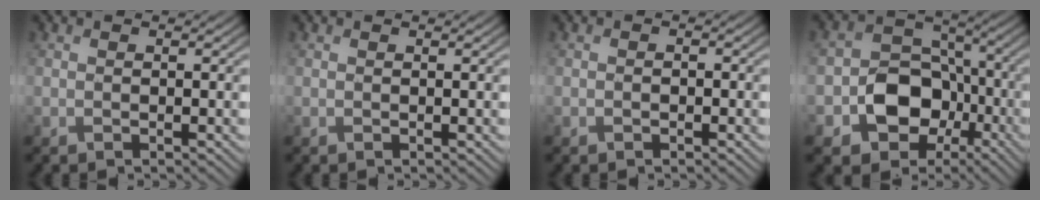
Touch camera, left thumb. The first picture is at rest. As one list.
[{"total": 0.0}, {"total": 0.7, "force": [-0.4, 0.5, 0.3], "torque": [-0.003, -0.001, -0.008]}, {"total": 10.0, "force": [-3.4, 7.9, 5.1], "torque": [-0.102, -0.008, -0.076]}]